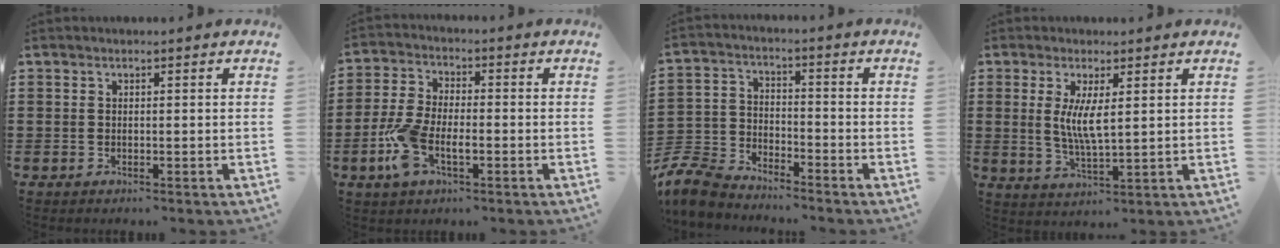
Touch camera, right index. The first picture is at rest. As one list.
[{"total": 7.2, "force": [-2.6, 3.5, 5.8], "torque": [-0.144, -0.009, -0.053]}, {"total": 7.0, "force": [-6.7, 1.6, 1.5], "torque": [-0.059, 0.001, -0.140]}, {"total": 5.4, "force": [1.0, 1.2, 5.2], "torque": [-0.103, -0.004, 0.019]}]